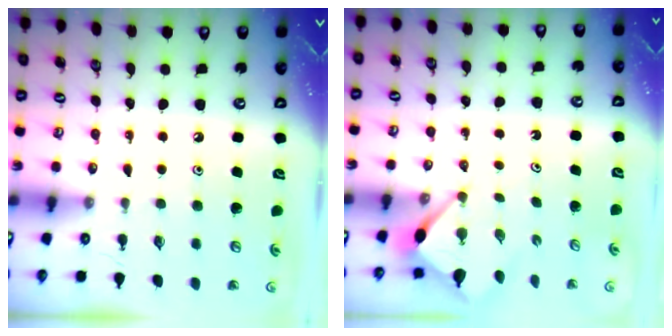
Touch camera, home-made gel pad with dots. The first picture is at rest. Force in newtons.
{"total": 3.4, "press": 3.4, "slide": 0.3}